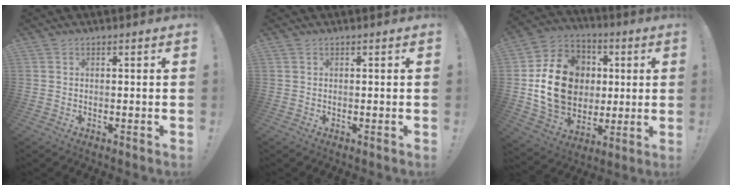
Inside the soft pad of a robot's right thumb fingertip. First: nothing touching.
{"total": 0.0}
{"total": 21.1, "force": [1.7, 17.1, 12.2], "torque": [-0.199, 0.011, 0.055]}